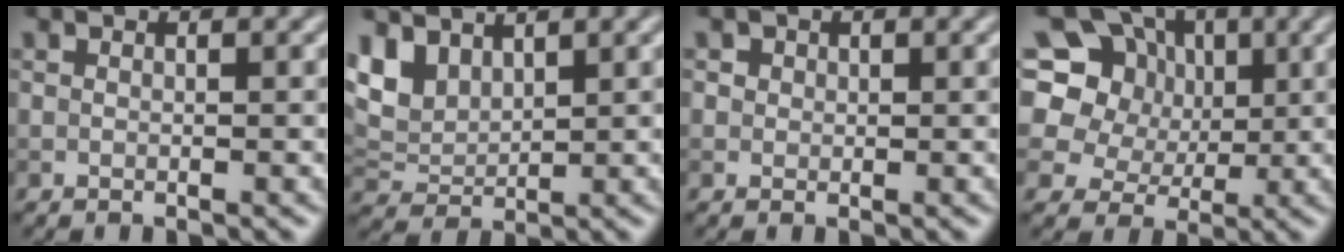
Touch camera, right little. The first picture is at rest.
{"total": 3.9, "force": [2.7, 2.1, 1.9], "torque": [-0.050, 0.001, 0.058]}
{"total": 1.6, "force": [0.8, 1.3, 0.5], "torque": [-0.009, 0.000, 0.011]}
{"total": 13.0, "force": [4.8, 10.7, 5.6], "torque": [-0.134, 0.039, 0.075]}